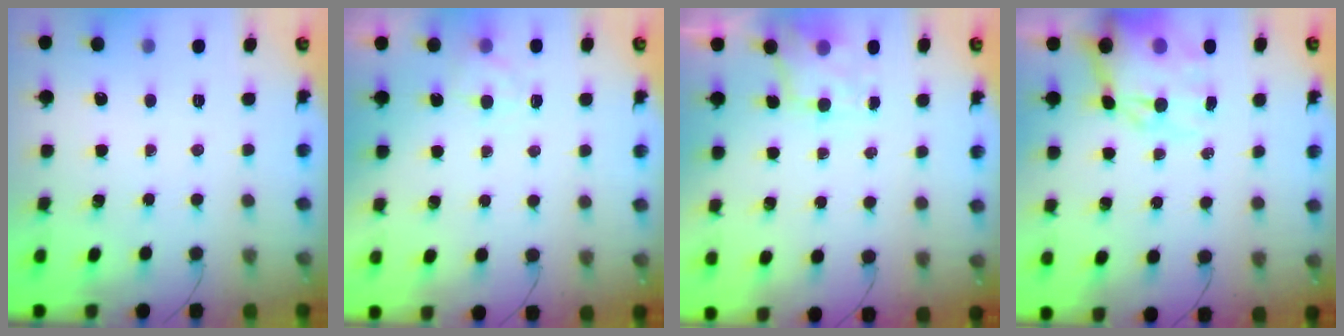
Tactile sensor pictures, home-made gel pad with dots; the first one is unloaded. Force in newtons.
{"total": 2.9, "press": 2.5, "slide": 1.5}
{"total": 4.4, "press": 4.3, "slide": 1.0}
{"total": 12.0, "press": 11.6, "slide": 3.0}